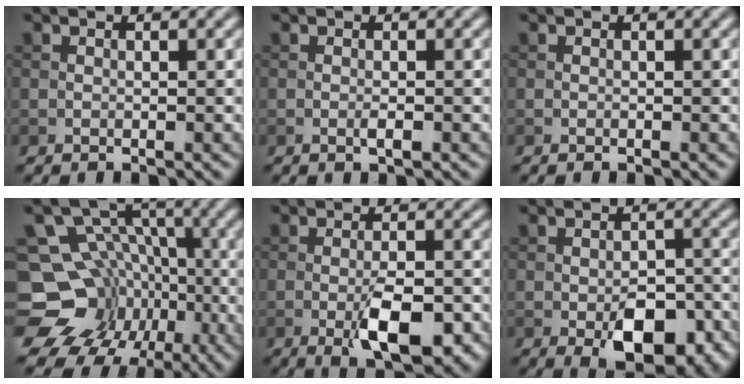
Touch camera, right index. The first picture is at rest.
{"total": 0.9, "force": [-0.3, 0.2, 0.8], "torque": [-0.015, -0.001, -0.006]}
{"total": 0.0}
{"total": 14.5, "force": [-6.1, 12.1, 5.2], "torque": [-0.098, -0.011, -0.104]}
{"total": 5.9, "force": [-2.4, 2.0, 5.0], "torque": [-0.085, -0.006, -0.035]}
{"total": 7.1, "force": [-3.0, 3.5, 5.3], "torque": [-0.077, -0.011, -0.038]}